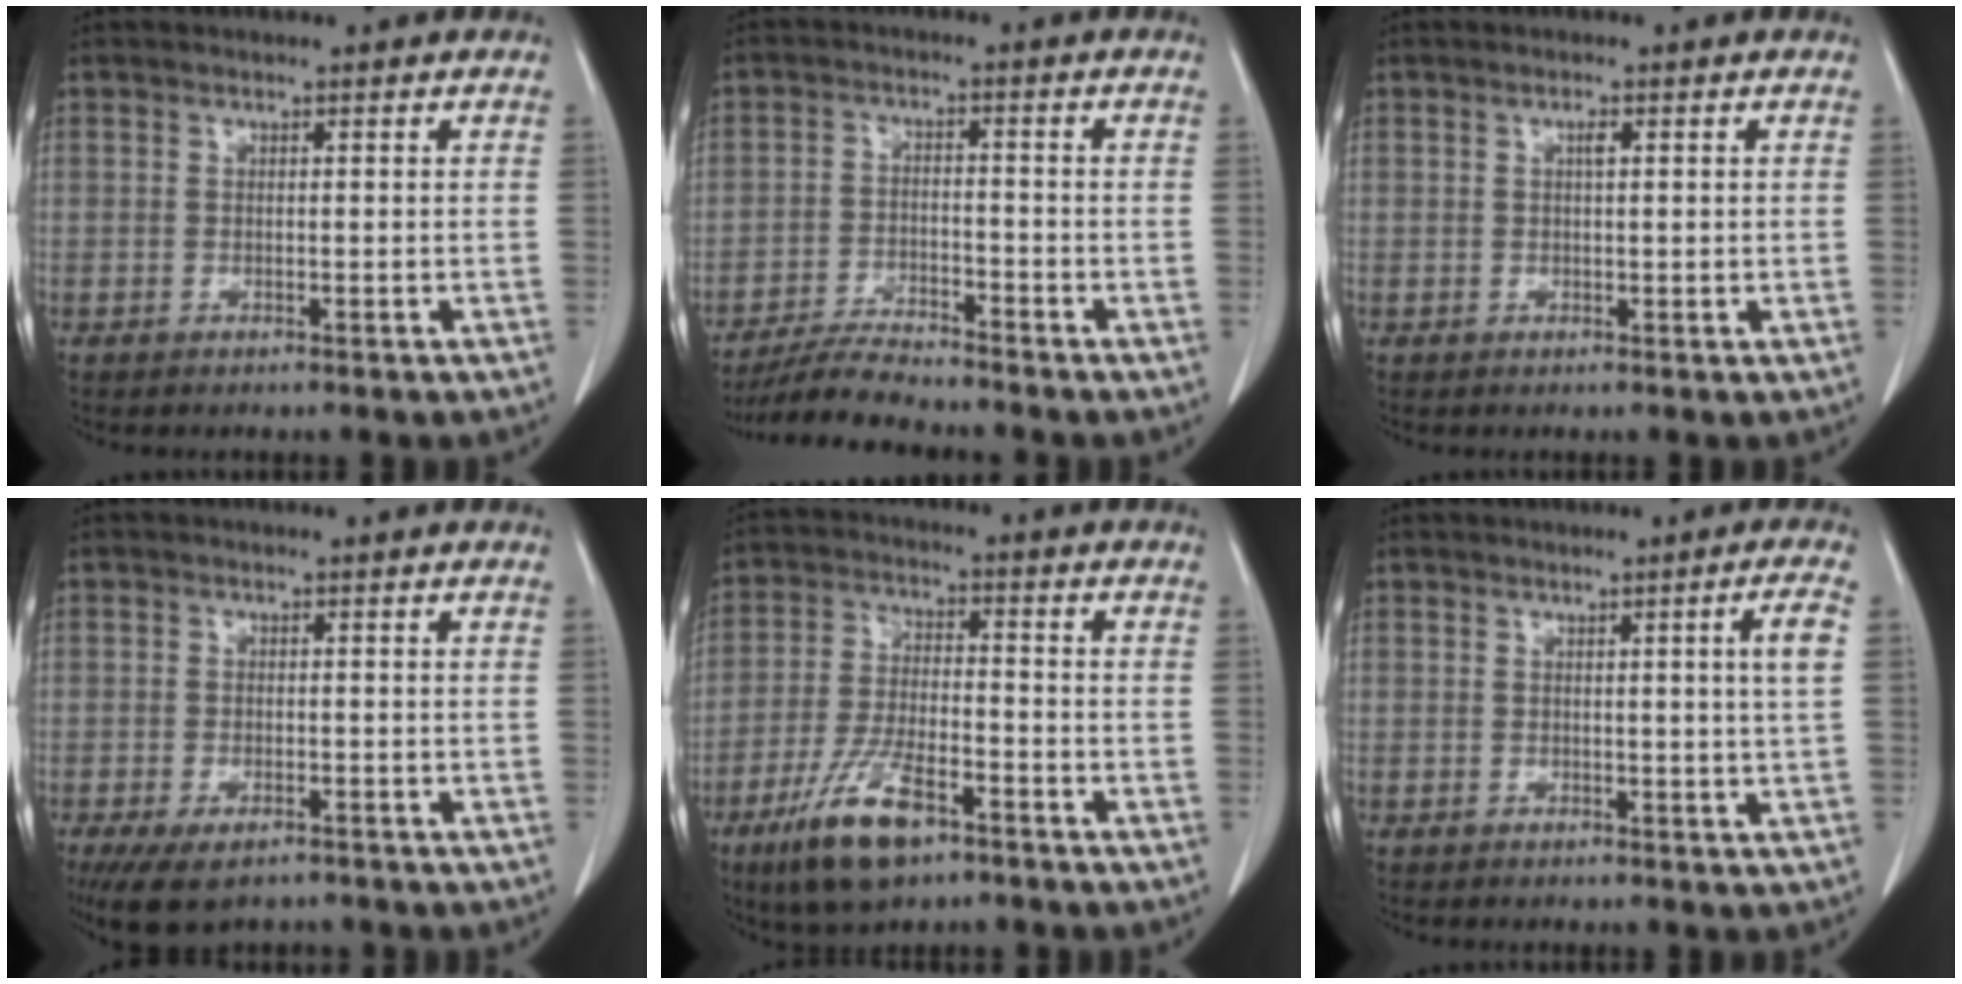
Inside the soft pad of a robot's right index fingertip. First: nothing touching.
{"total": 5.6, "force": [-5.5, 0.1, 1.3], "torque": [-0.023, -0.014, -0.103]}
{"total": 1.2, "force": [0.5, 0.3, 1.0], "torque": [-0.015, 0.001, 0.005]}
{"total": 6.1, "force": [-4.1, 2.8, 3.6], "torque": [-0.060, -0.009, -0.066]}
{"total": 10.6, "force": [-6.3, 3.3, 8.0], "torque": [-0.161, -0.014, -0.114]}
{"total": 3.4, "force": [0.8, -0.9, 3.2], "torque": [-0.047, -0.007, 0.012]}